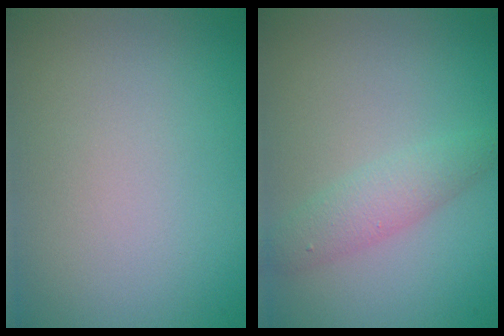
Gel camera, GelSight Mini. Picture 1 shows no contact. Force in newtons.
{"total": 2.4, "press": 2.4, "slide": 0.1}